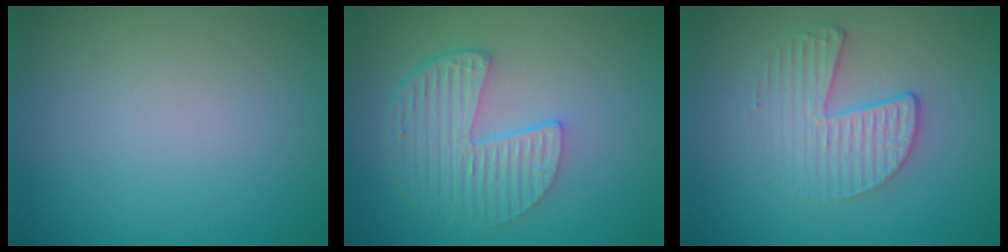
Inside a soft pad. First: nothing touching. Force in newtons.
{"total": 5.4, "press": 4.0, "slide": 3.6}
{"total": 3.6, "press": 2.7, "slide": 2.4}